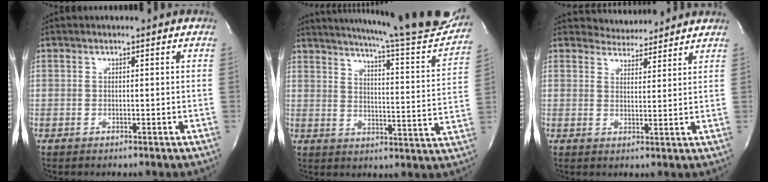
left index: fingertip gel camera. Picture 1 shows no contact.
{"total": 24.8, "force": [22.6, 0.9, 10.2], "torque": [-0.156, -0.080, 0.279]}
{"total": 5.1, "force": [5.0, 0.9, 0.0], "torque": [-0.007, 0.007, 0.073]}